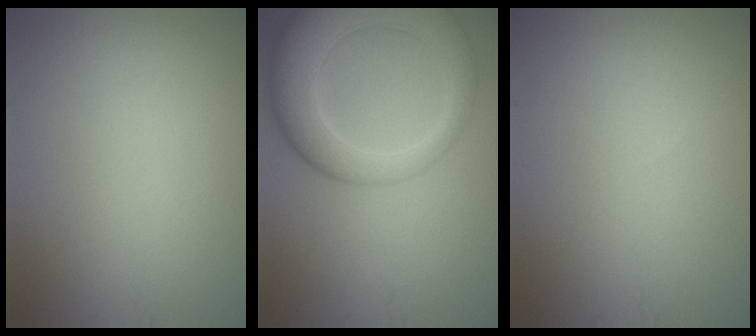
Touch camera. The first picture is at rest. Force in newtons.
{"total": 8.1, "press": 8.1, "slide": 0.4}
{"total": 0.0}